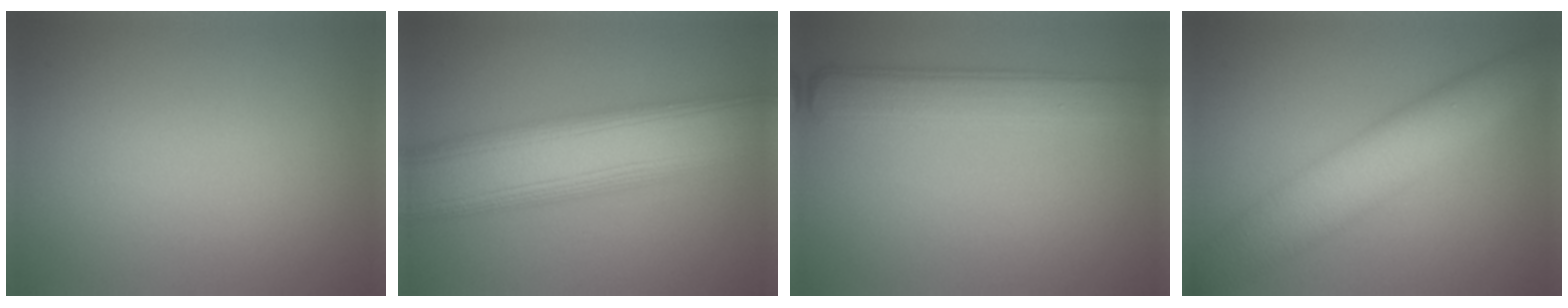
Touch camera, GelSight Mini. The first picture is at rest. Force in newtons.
{"total": 10.6, "press": 10.6, "slide": 0.1}
{"total": 4.5, "press": 4.5, "slide": 0.2}
{"total": 6.8, "press": 6.8, "slide": 0.3}